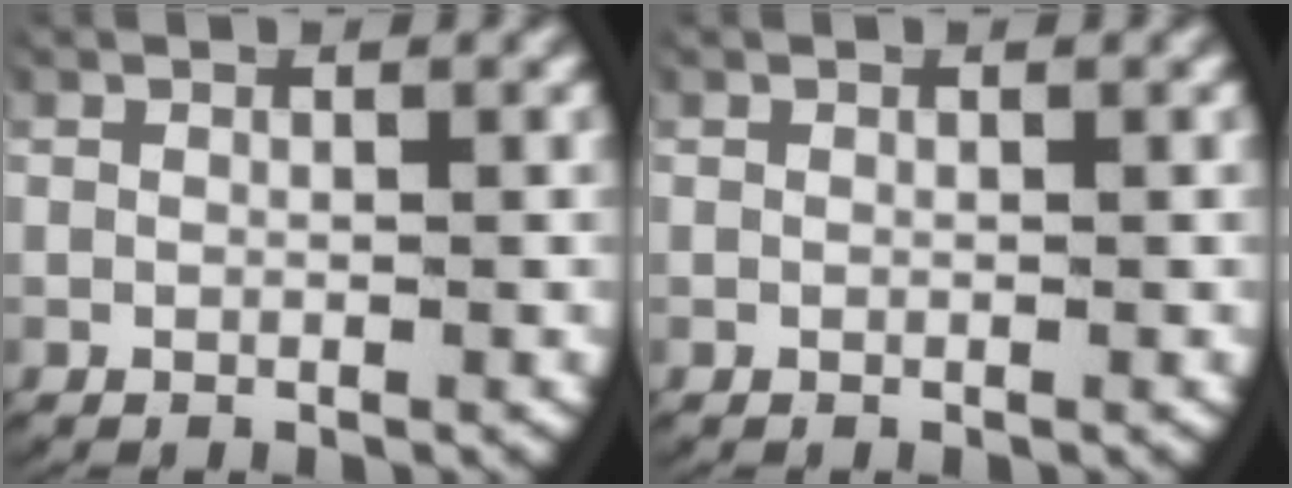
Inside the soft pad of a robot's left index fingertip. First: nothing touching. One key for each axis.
{"total": 0.0}